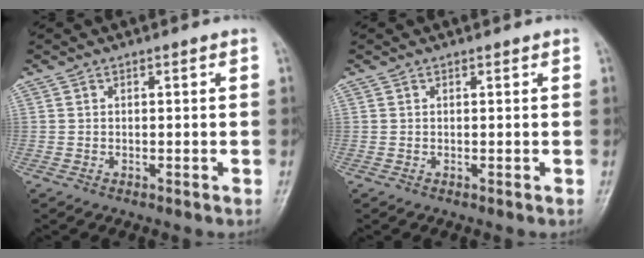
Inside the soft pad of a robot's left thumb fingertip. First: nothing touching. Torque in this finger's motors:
{"motor_torque": [0.00, 0.00, -0.03, -0.02, 0.00]}